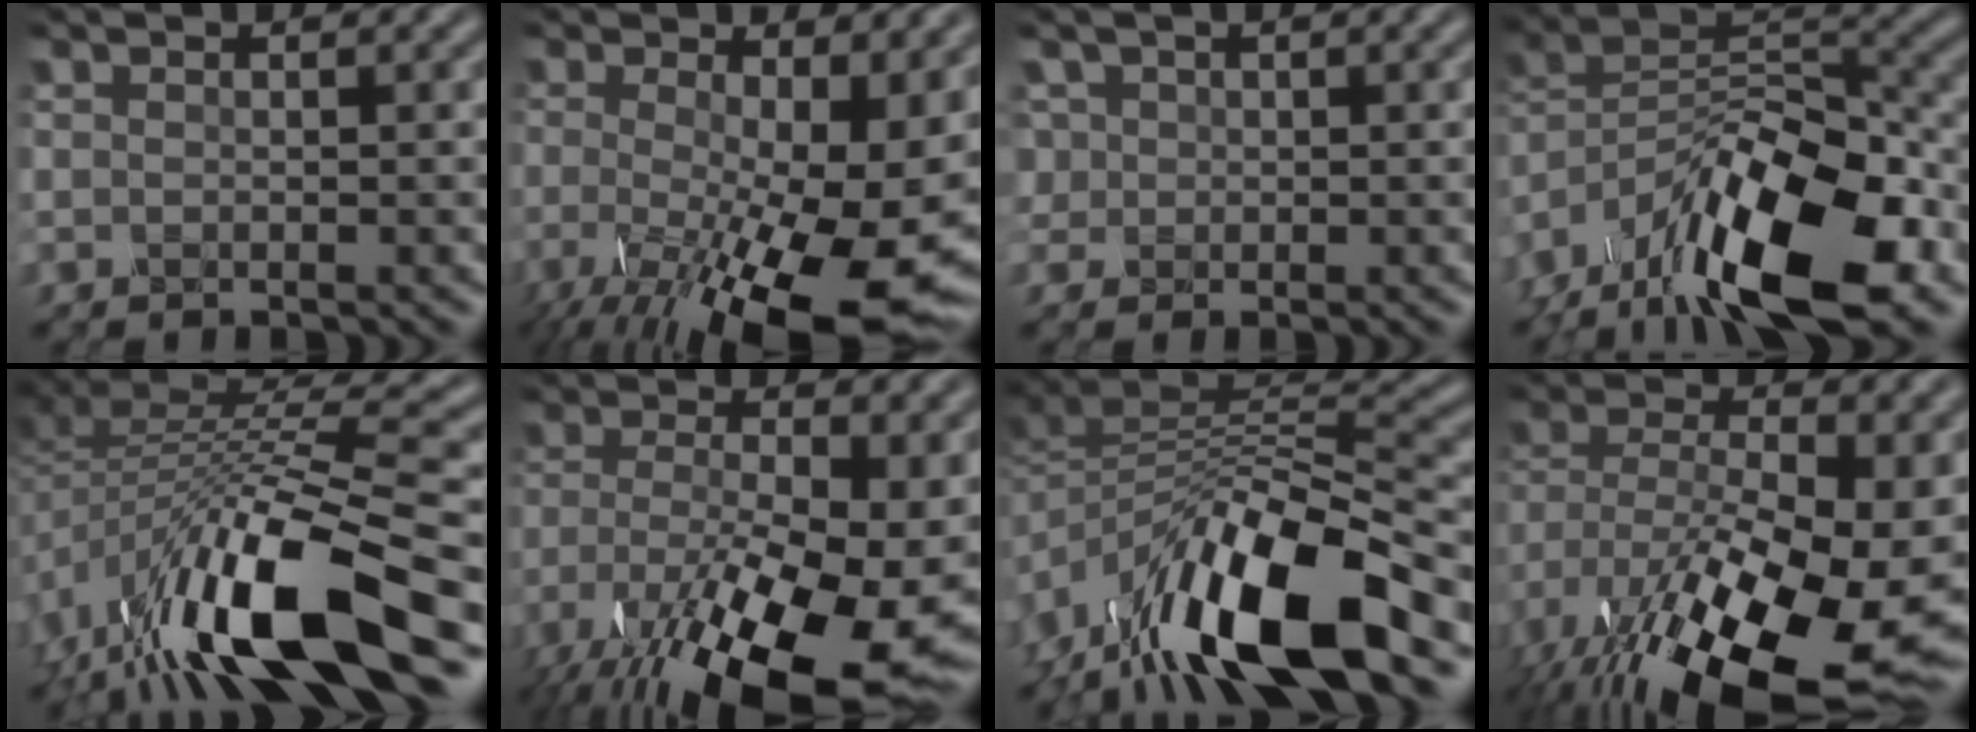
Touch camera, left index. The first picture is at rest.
{"total": 17.2, "force": [-4.3, 6.8, 15.2], "torque": [-0.227, -0.039, -0.050]}
{"total": 2.7, "force": [0.7, 2.4, 1.0], "torque": [-0.026, 0.015, 0.016]}
{"total": 15.4, "force": [-9.6, 5.8, 10.6], "torque": [-0.187, 0.008, -0.181]}
{"total": 14.1, "force": [-6.8, 4.9, 11.4], "torque": [-0.207, 0.001, -0.121]}
{"total": 18.3, "force": [-9.0, 6.8, 14.3], "torque": [-0.254, -0.030, -0.137]}
{"total": 13.8, "force": [-7.6, 5.5, 10.2], "torque": [-0.176, 0.000, -0.136]}
{"total": 19.7, "force": [-9.3, 8.5, 15.1], "torque": [-0.290, -0.038, -0.134]}